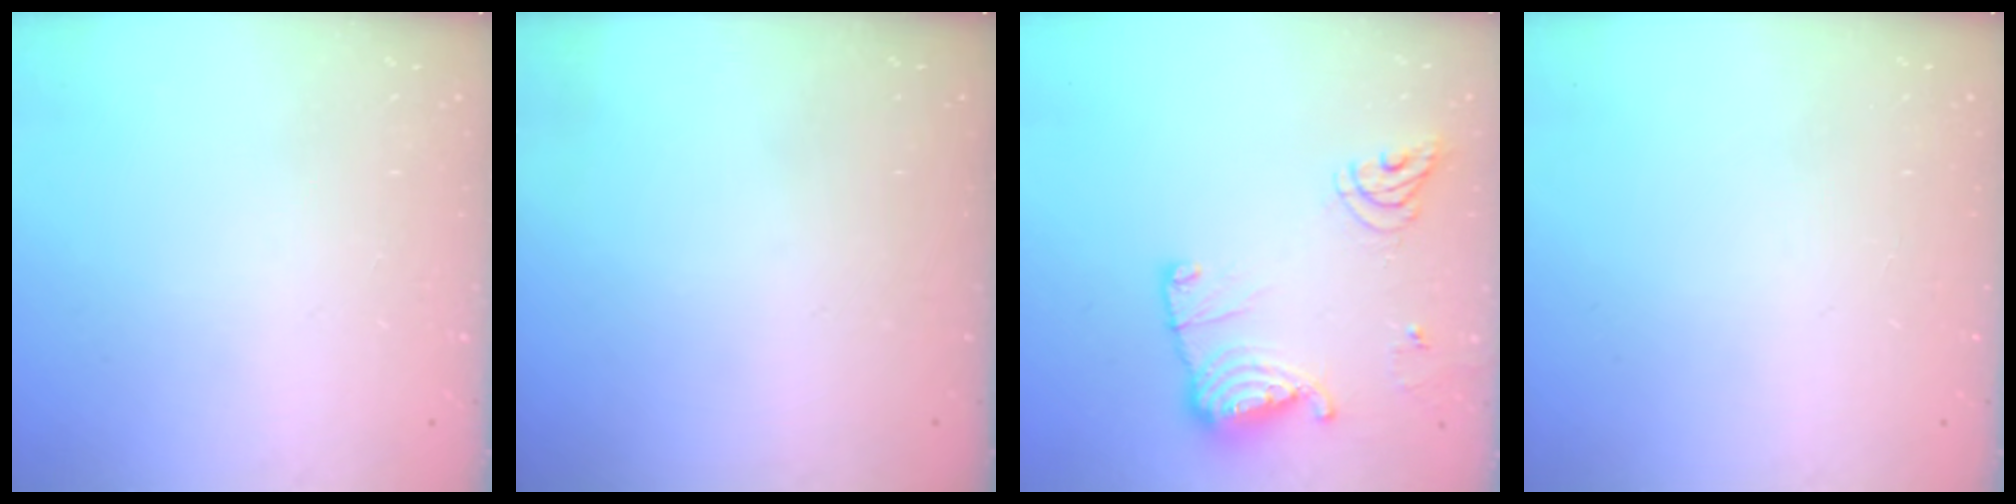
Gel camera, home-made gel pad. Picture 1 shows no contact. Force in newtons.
{"total": 0.0}
{"total": 14.9, "press": 14.9, "slide": 1.3}
{"total": 0.0}